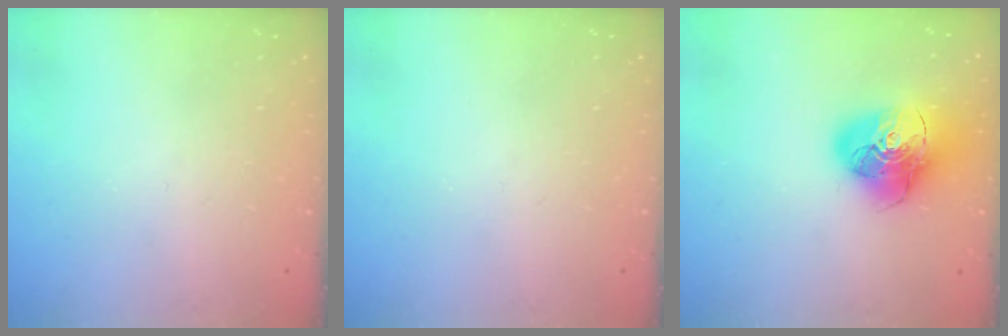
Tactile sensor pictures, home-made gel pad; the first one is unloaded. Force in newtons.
{"total": 0.0}
{"total": 20.1, "press": 20.0, "slide": 2.6}